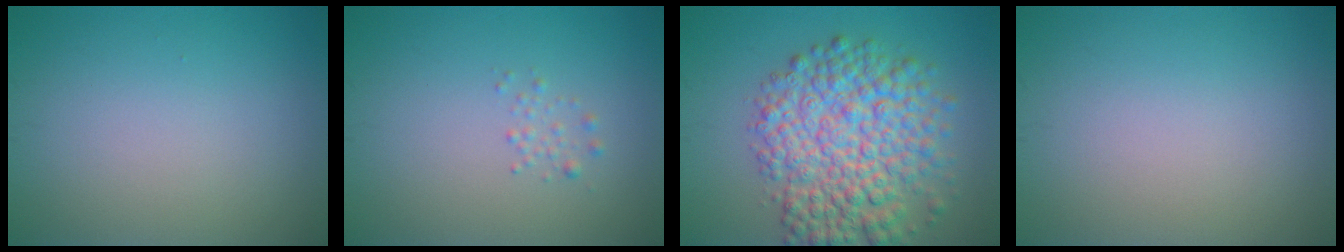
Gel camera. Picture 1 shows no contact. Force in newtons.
{"total": 0.8, "press": 0.8, "slide": 0.0}
{"total": 8.9, "press": 8.9, "slide": 0.2}
{"total": 0.0}